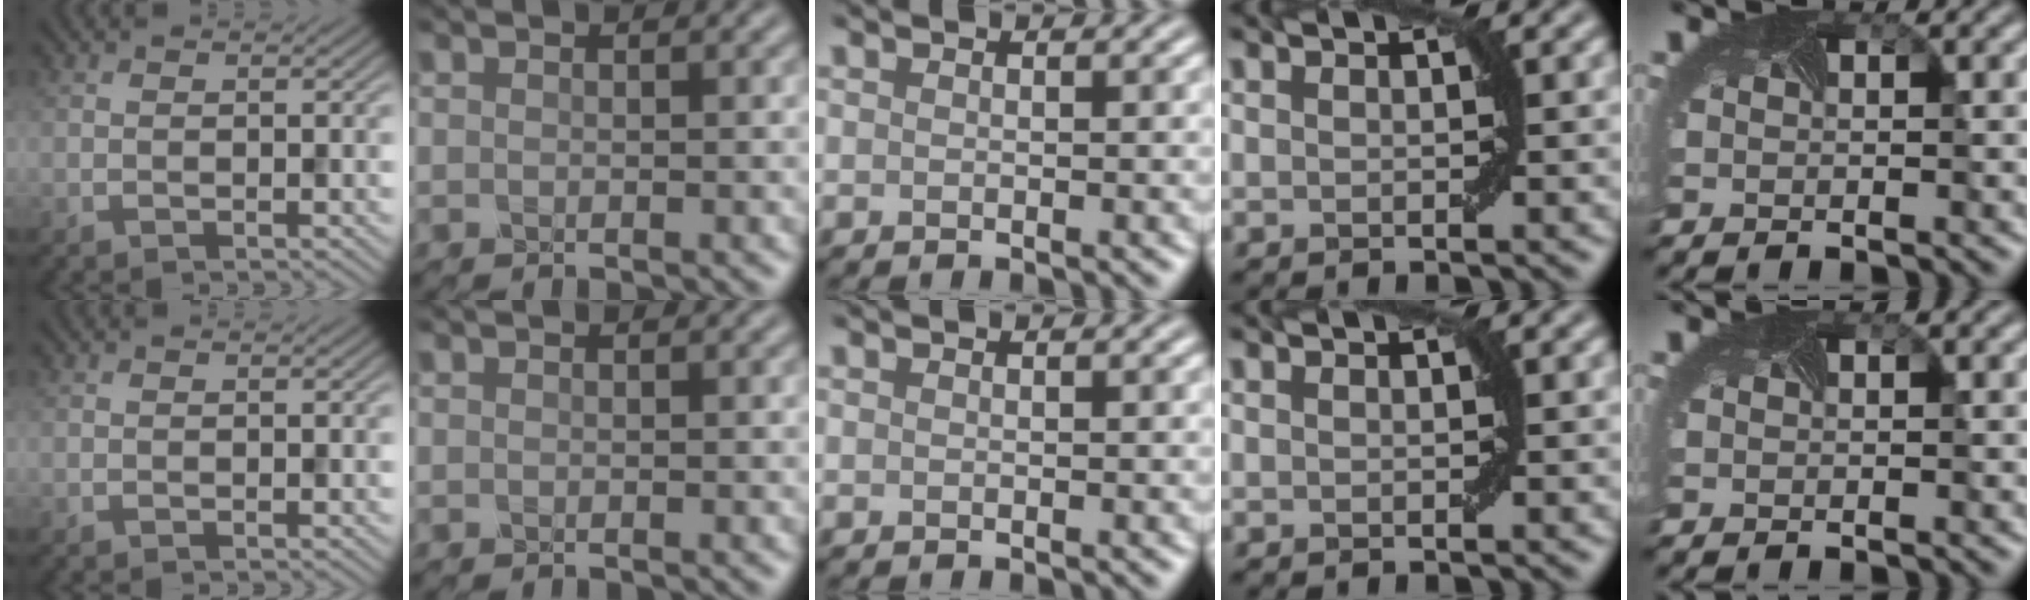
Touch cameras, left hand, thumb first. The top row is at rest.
{}